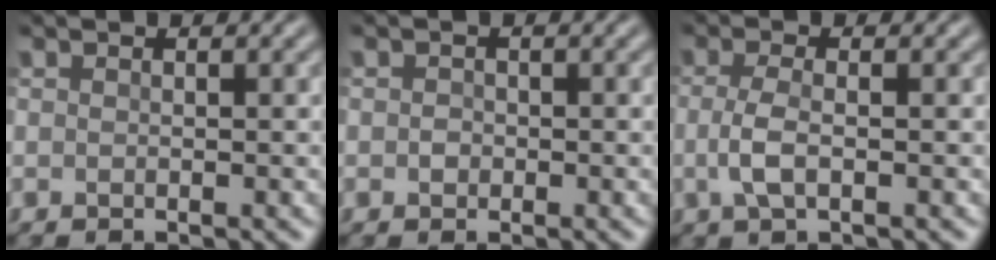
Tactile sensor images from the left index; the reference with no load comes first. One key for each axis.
{"total": 0.8, "fx": -0.1, "fy": 0.7, "fz": 0.2, "tx": -0.002, "ty": 0.001, "tz": -0.003}
{"total": 2.3, "fx": -0.1, "fy": 0.8, "fz": 2.1, "tx": -0.050, "ty": 0.004, "tz": -0.006}